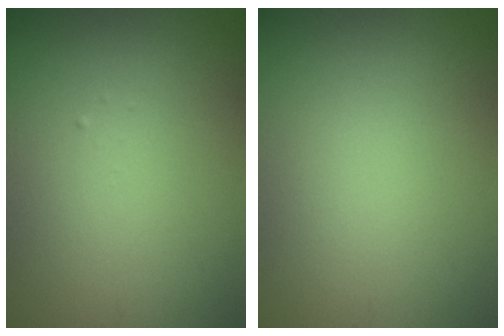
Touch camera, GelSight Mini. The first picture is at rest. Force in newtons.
{"total": 0.0}